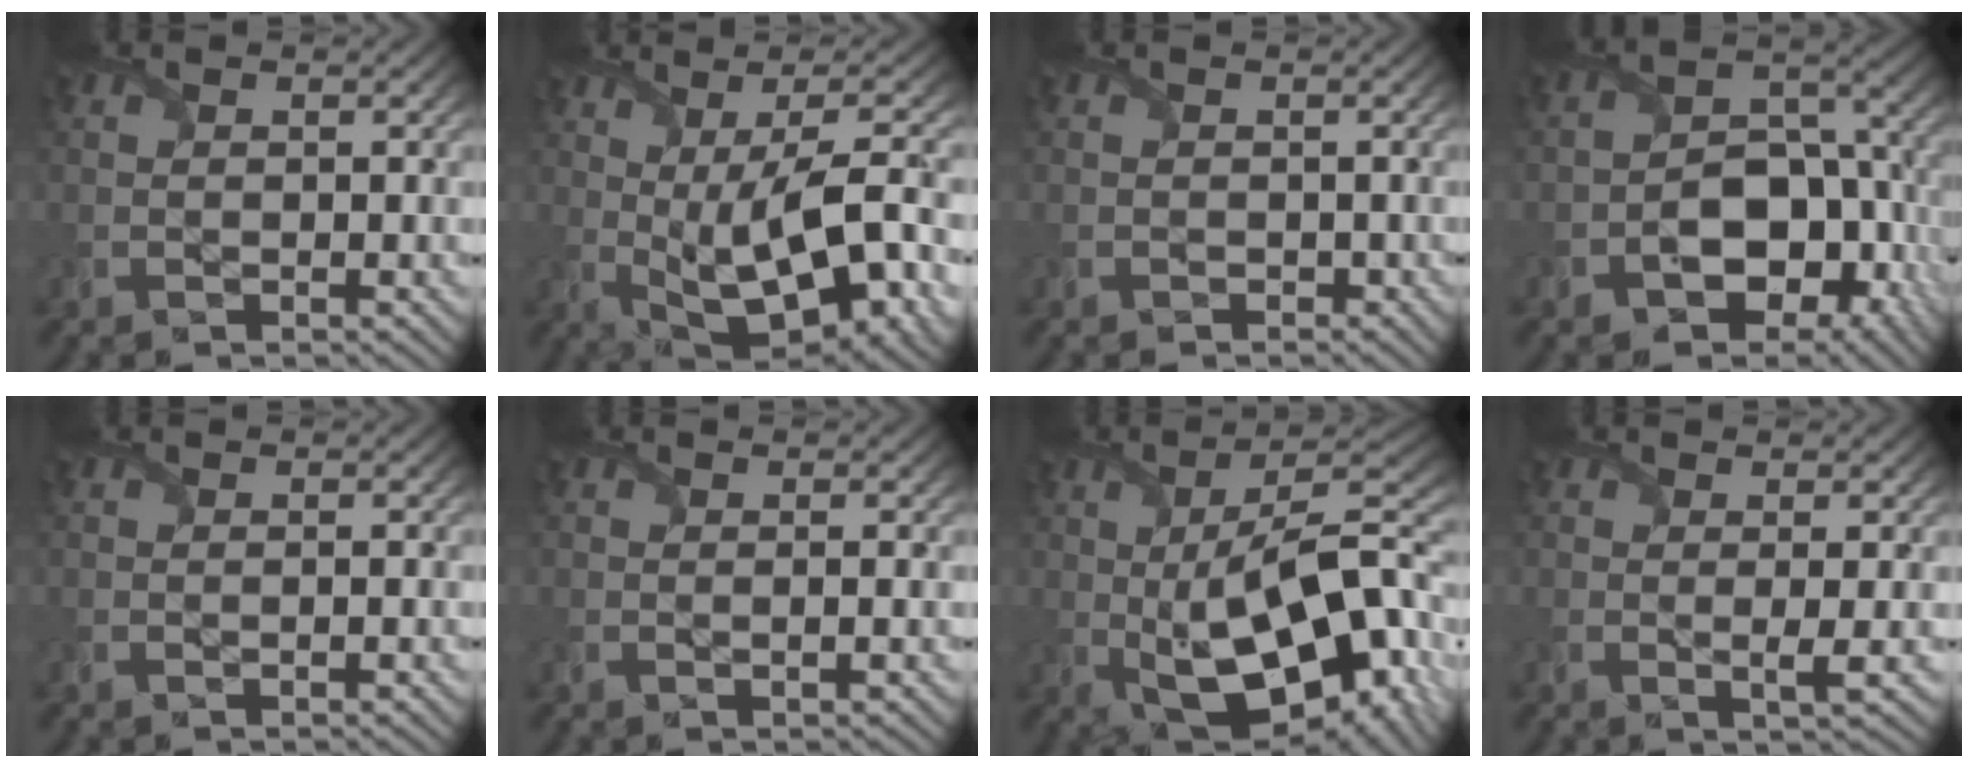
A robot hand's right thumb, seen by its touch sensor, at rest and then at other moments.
{"total": 16.5, "force": [-0.5, 6.6, 15.1], "torque": [-0.236, 0.004, 0.002]}
{"total": 0.7, "force": [-0.4, 0.6, 0.1], "torque": [-0.001, -0.006, -0.007]}
{"total": 11.5, "force": [-4.2, 7.5, 7.7], "torque": [-0.129, -0.024, -0.063]}
{"total": 0.6, "force": [0.2, 0.1, 0.6], "torque": [-0.011, 0.001, 0.003]}
{"total": 0.9, "force": [0.3, 0.0, 0.8], "torque": [-0.020, 0.004, 0.003]}
{"total": 19.4, "force": [-1.6, 9.1, 17.0], "torque": [-0.267, -0.001, -0.020]}
{"total": 2.2, "force": [0.6, 0.2, 2.2], "torque": [-0.044, 0.004, 0.007]}